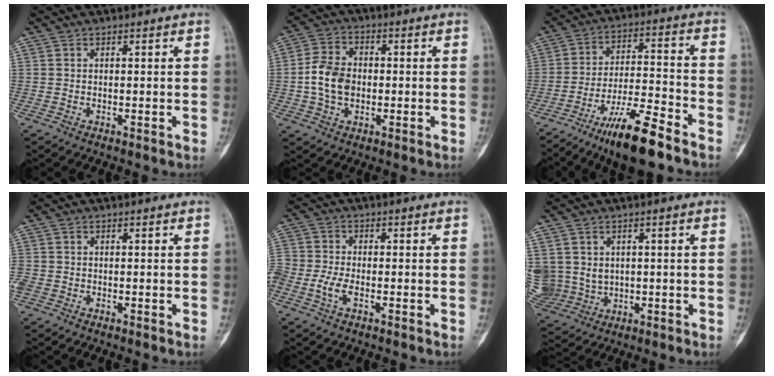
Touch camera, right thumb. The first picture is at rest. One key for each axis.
{"total": 8.5, "fx": -0.8, "fy": 6.2, "fz": 5.8, "tx": -0.094, "ty": 0.015, "tz": -0.022}
{"total": 14.4, "fx": -10.0, "fy": 3.0, "fz": 9.9, "tx": -0.178, "ty": 0.063, "tz": -0.171}
{"total": 2.1, "fx": -0.5, "fy": 1.6, "fz": 1.2, "tx": -0.037, "ty": 0.002, "tz": -0.011}
{"total": 5.4, "fx": -2.2, "fy": 2.9, "fz": 3.9, "tx": -0.096, "ty": 0.011, "tz": -0.048}
{"total": 13.3, "fx": 0.5, "fy": 11.9, "fz": 5.8, "tx": -0.159, "ty": 0.017, "tz": 0.039}